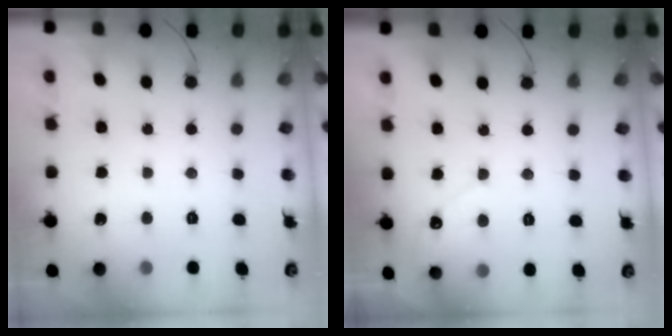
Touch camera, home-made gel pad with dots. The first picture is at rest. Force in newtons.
{"total": 2.8, "press": 2.8, "slide": 0.2}